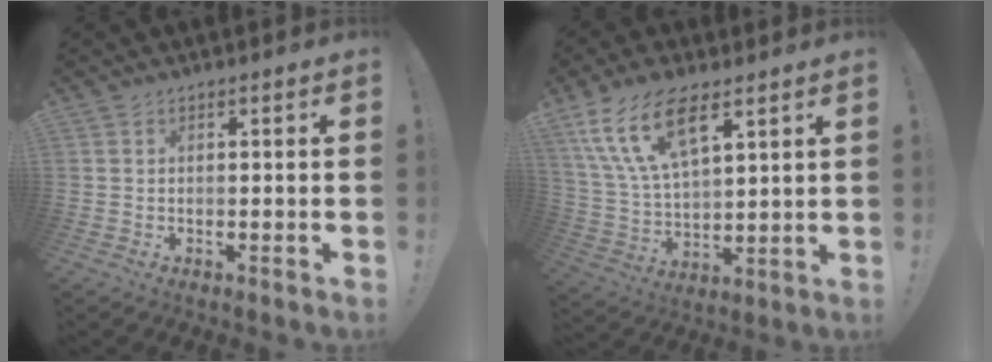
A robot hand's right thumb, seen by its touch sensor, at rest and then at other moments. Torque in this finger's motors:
{"motor_torque": [0.45, 0.58, 1.29, 1.24, 0.53]}